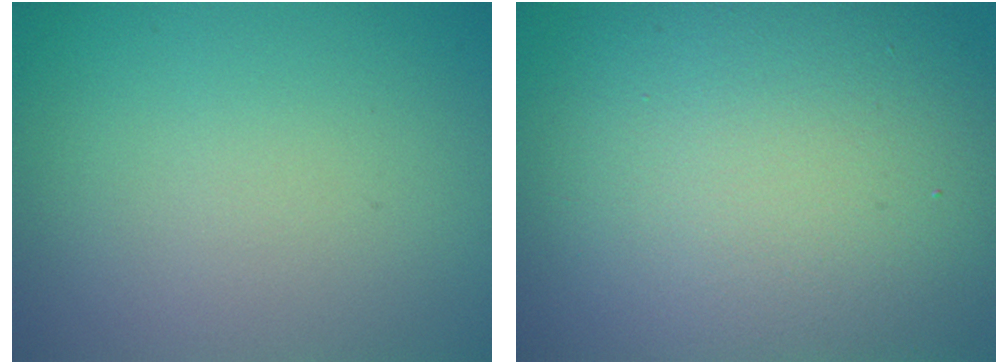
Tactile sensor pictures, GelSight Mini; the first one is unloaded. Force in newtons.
{"total": 14.7, "press": 14.6, "slide": 0.8}